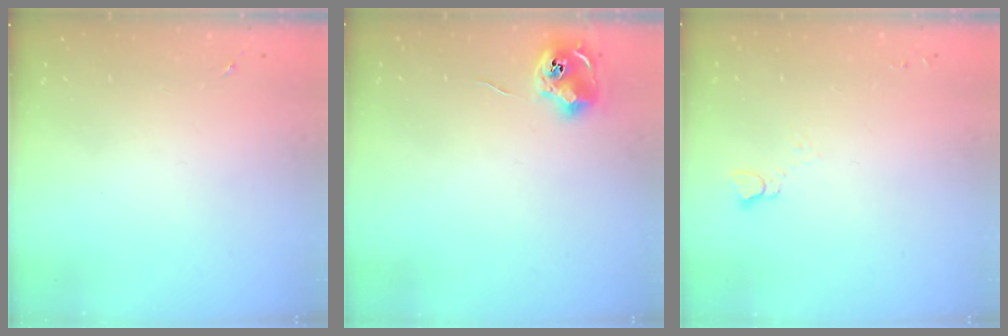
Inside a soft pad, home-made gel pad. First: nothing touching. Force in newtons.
{"total": 8.8, "press": 8.8, "slide": 0.1}
{"total": 2.5, "press": 2.5, "slide": 0.2}